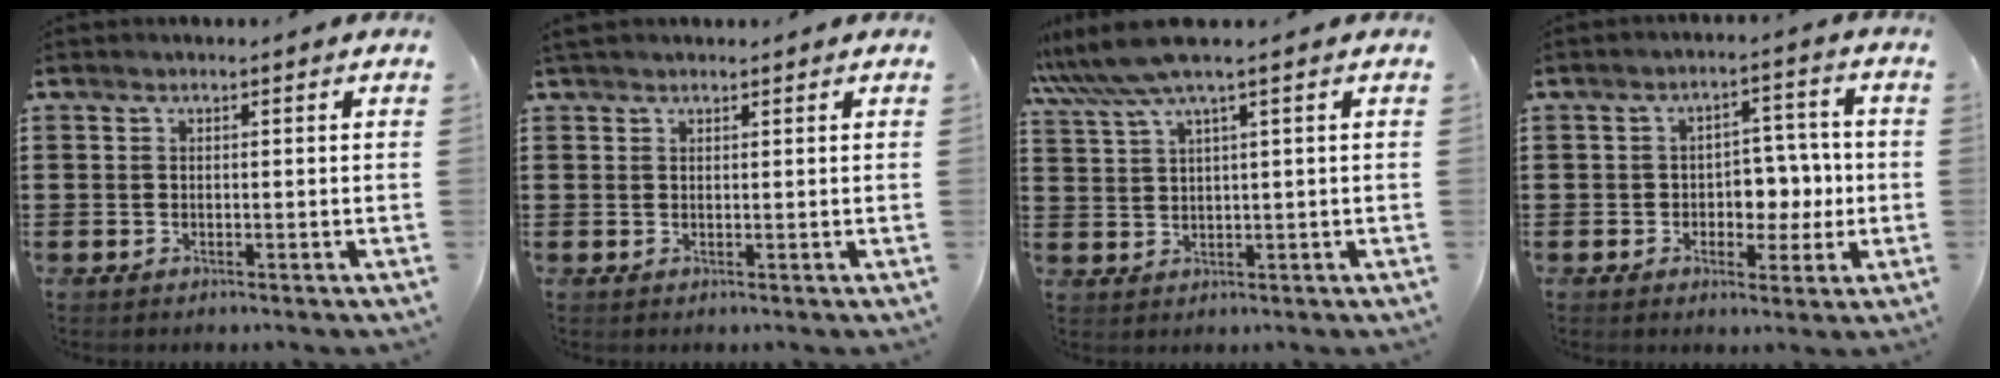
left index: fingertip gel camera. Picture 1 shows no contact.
{"total": 1.1, "force": [1.0, 0.4, 0.3], "torque": [-0.007, 0.002, 0.019]}
{"total": 5.6, "force": [3.8, -0.1, 4.2], "torque": [-0.100, -0.009, 0.064]}
{"total": 5.3, "force": [-0.5, 4.2, 3.2], "torque": [-0.057, 0.005, -0.016]}